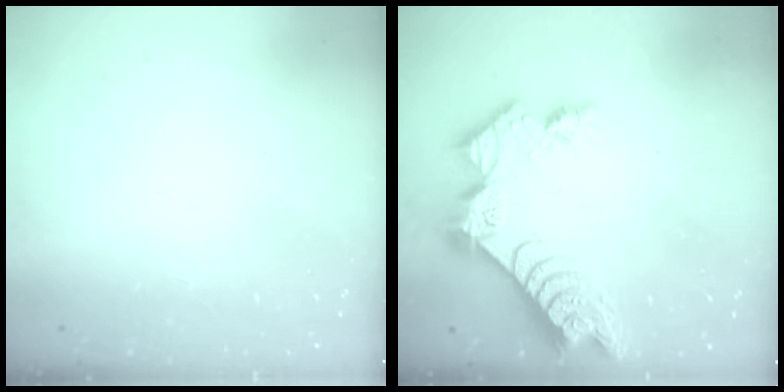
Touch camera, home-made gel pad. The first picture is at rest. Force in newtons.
{"total": 12.8, "press": 12.7, "slide": 1.1}